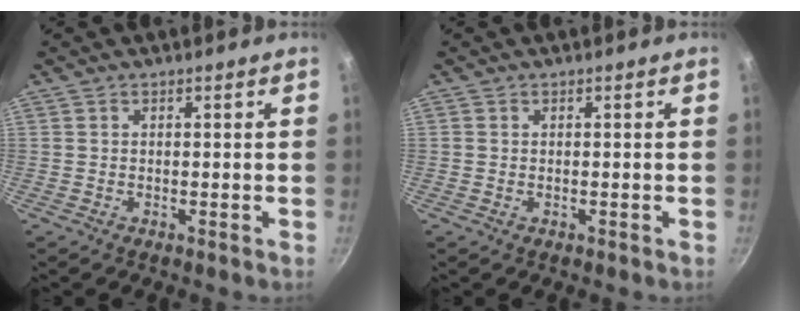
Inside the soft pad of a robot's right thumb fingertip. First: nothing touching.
{"total": 0.0}